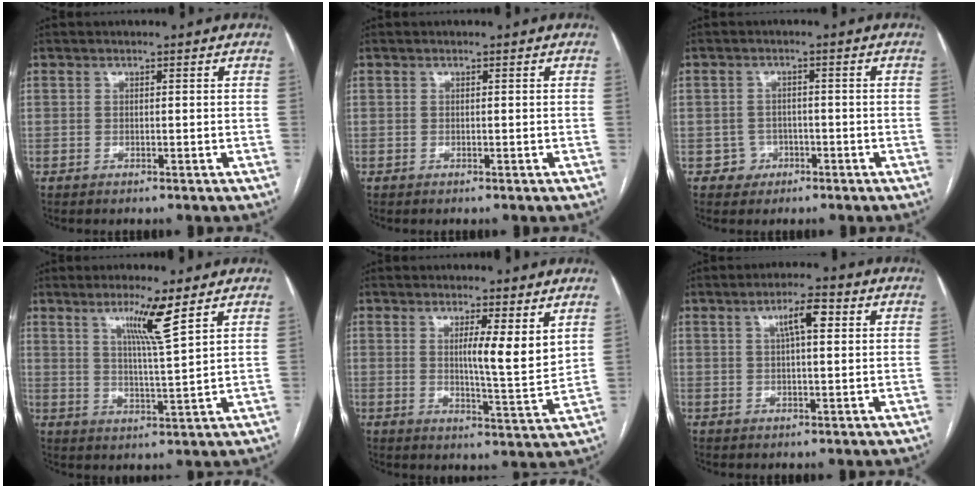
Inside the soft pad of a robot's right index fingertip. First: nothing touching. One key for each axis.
{"total": 0.0}
{"total": 3.0, "fx": -1.2, "fy": 2.7, "fz": -0.2, "tx": 0.018, "ty": 0.015, "tz": -0.018}
{"total": 6.9, "fx": 4.1, "fy": -0.9, "fz": 5.6, "tx": -0.099, "ty": -0.012, "tz": 0.072}
{"total": 6.3, "fx": 2.9, "fy": 0.4, "fz": 5.5, "tx": -0.083, "ty": -0.019, "tz": 0.046}
{"total": 4.9, "fx": 1.6, "fy": 1.0, "fz": 4.5, "tx": -0.081, "ty": 0.013, "tz": 0.028}